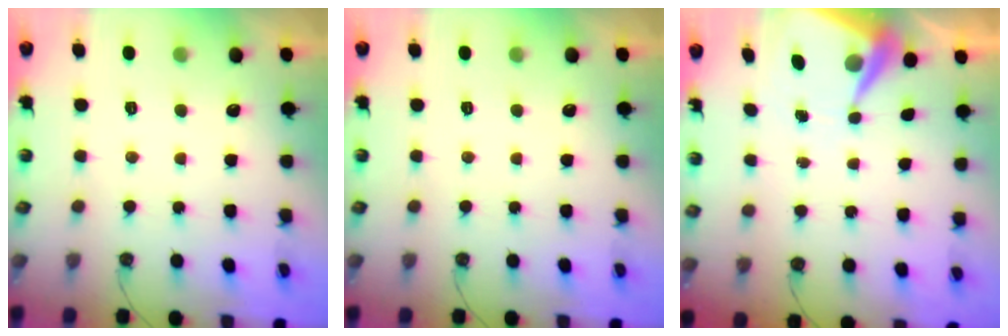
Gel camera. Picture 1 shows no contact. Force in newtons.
{"total": 0.0}
{"total": 6.8, "press": 6.8, "slide": 0.5}